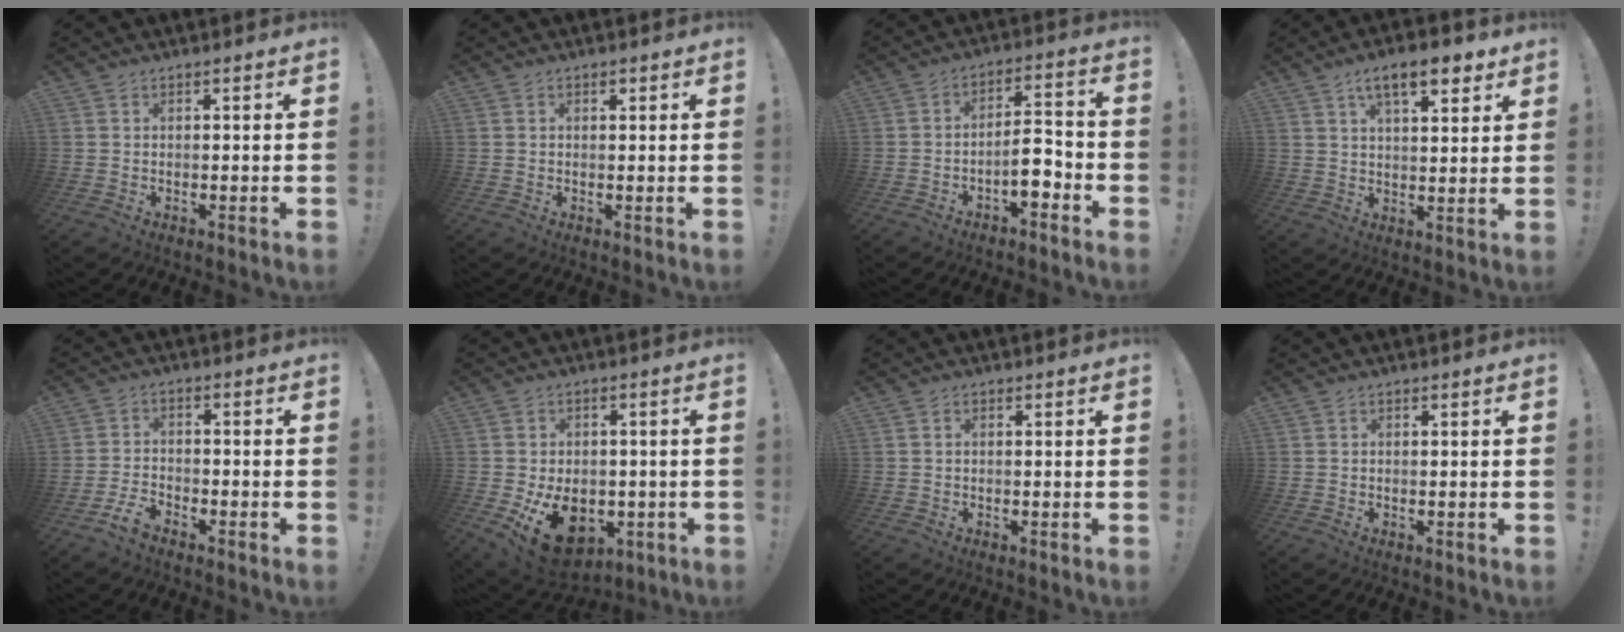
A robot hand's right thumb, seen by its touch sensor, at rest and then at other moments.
{"total": 0.7, "force": [0.5, 0.5, 0.2], "torque": [0.009, -0.004, 0.006]}
{"total": 8.5, "force": [-4.2, 3.2, 6.7], "torque": [-0.108, 0.020, -0.071]}
{"total": 10.5, "force": [6.0, 3.9, 7.7], "torque": [-0.112, -0.021, 0.102]}
{"total": 5.1, "force": [-3.9, 2.0, 2.6], "torque": [-0.065, 0.008, -0.071]}
{"total": 14.5, "force": [-4.8, 10.6, 8.6], "torque": [-0.121, 0.025, -0.071]}
{"total": 0.6, "force": [0.0, 0.4, 0.4], "torque": [-0.013, 0.004, 0.000]}
{"total": 0.0}